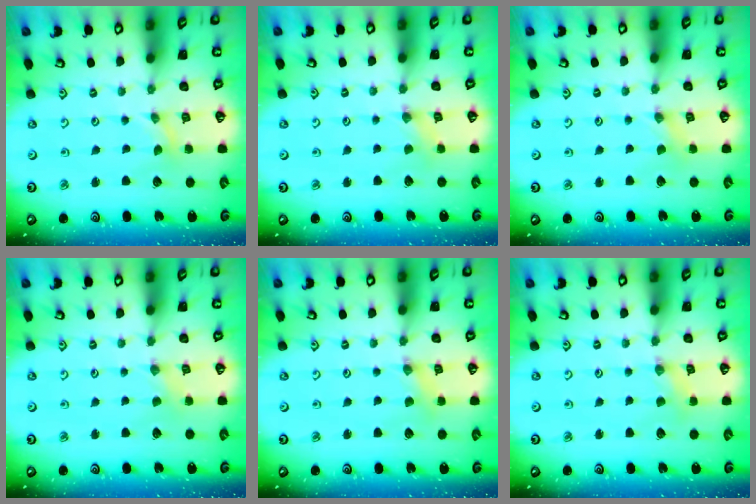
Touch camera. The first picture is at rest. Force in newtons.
{"total": 0.6, "press": 0.6, "slide": 0.2}
{"total": 0.0}
{"total": 0.0}
{"total": 1.5, "press": 1.5, "slide": 0.1}
{"total": 2.8, "press": 2.7, "slide": 0.4}